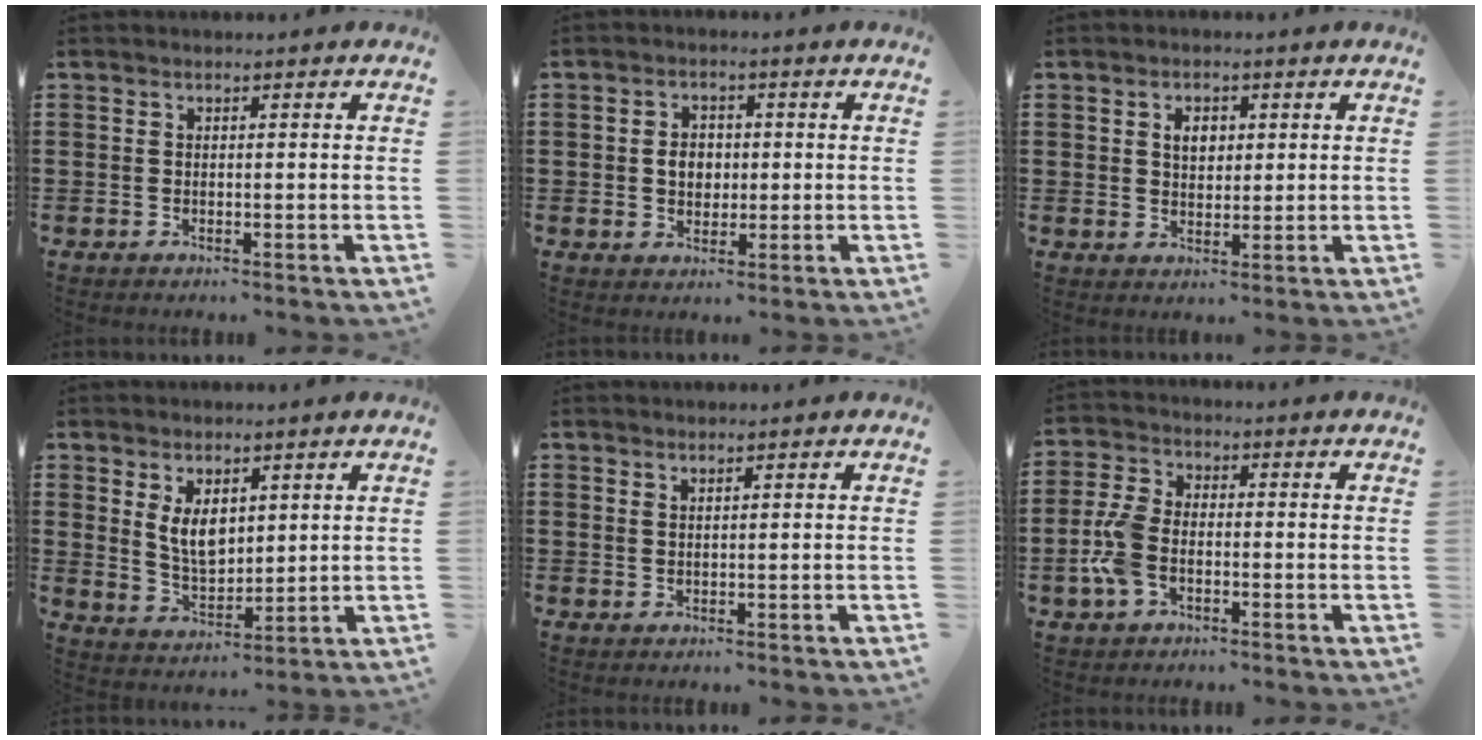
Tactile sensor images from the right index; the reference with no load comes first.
{"total": 3.6, "force": [-0.1, 2.8, 2.2], "torque": [-0.042, 0.006, -0.007]}
{"total": 3.0, "force": [0.8, 2.1, 2.0], "torque": [-0.046, 0.010, 0.012]}
{"total": 5.8, "force": [2.3, 3.4, 4.1], "torque": [-0.081, 0.003, 0.042]}
{"total": 0.9, "force": [0.9, 0.1, 0.1], "torque": [-0.004, 0.001, 0.017]}
{"total": 6.3, "force": [-2.0, 3.5, 4.9], "torque": [-0.127, -0.001, -0.045]}